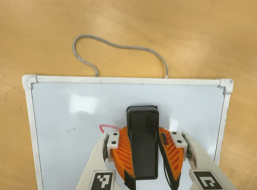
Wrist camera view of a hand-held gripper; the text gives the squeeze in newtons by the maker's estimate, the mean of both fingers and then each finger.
{"total": 12.7, "left": 12.1, "right": 13.3}